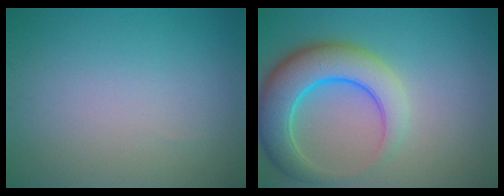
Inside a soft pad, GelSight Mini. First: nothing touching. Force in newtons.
{"total": 7.6, "press": 7.6, "slide": 0.8}